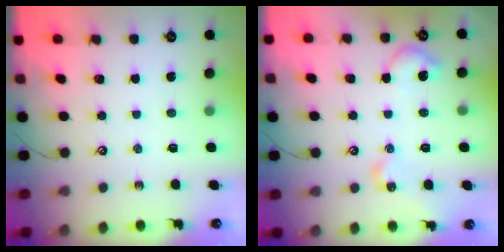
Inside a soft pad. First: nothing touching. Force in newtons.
{"total": 7.0, "press": 6.9, "slide": 0.8}